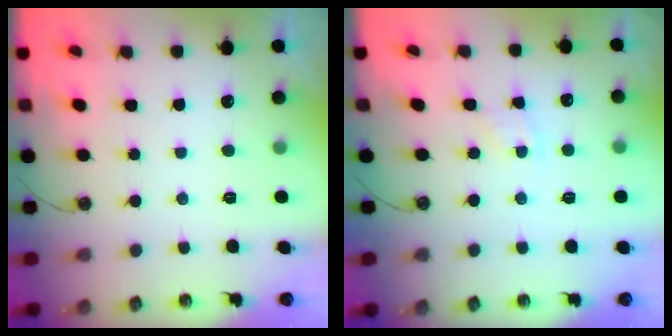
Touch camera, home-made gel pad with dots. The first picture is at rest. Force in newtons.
{"total": 4.9, "press": 4.9, "slide": 0.6}